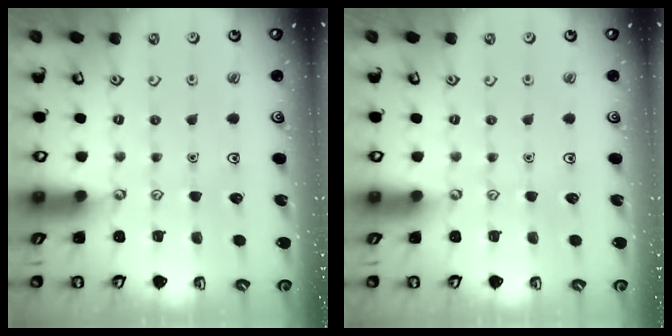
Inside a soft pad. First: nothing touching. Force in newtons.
{"total": 0.0}